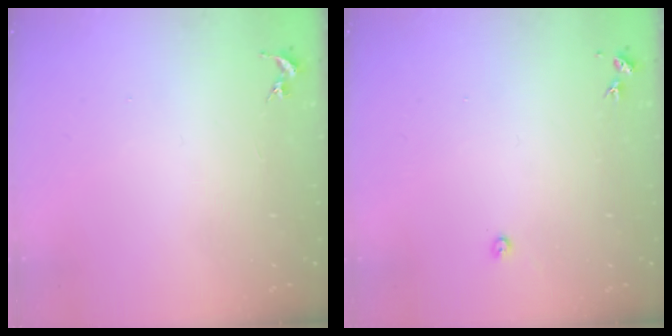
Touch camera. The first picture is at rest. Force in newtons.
{"total": 2.4, "press": 2.4, "slide": 0.3}